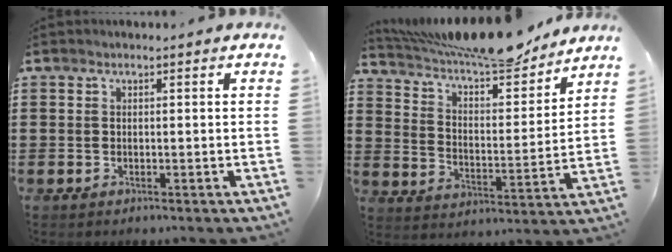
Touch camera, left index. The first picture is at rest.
{"total": 9.8, "force": [8.9, 1.1, 3.9], "torque": [-0.095, -0.058, 0.150]}